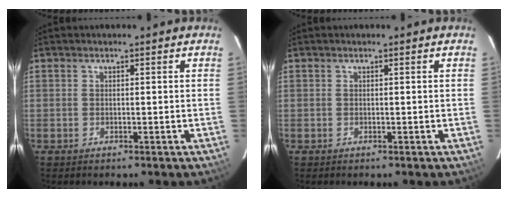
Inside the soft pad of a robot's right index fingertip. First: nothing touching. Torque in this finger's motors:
{"motor_torque": [-0.03, -0.03, 0.04, 0.01]}